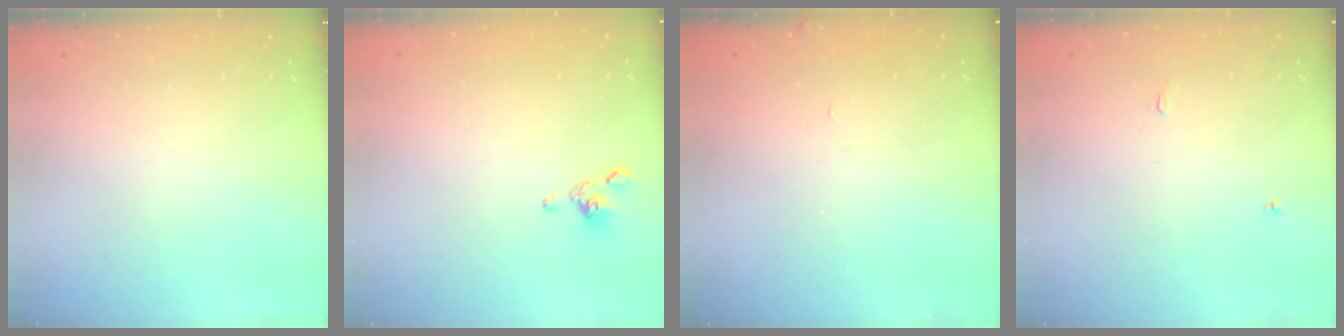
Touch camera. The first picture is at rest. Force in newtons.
{"total": 2.9, "press": 2.8, "slide": 0.6}
{"total": 4.8, "press": 4.8, "slide": 0.3}
{"total": 1.8, "press": 1.8, "slide": 0.3}